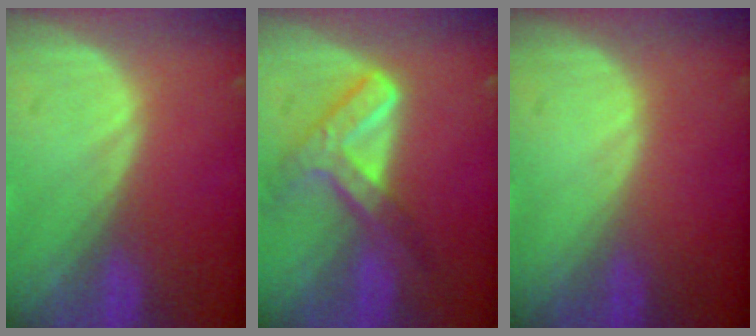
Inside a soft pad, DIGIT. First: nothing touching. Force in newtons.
{"total": 7.2, "press": 6.2, "slide": 3.8}
{"total": 0.0}